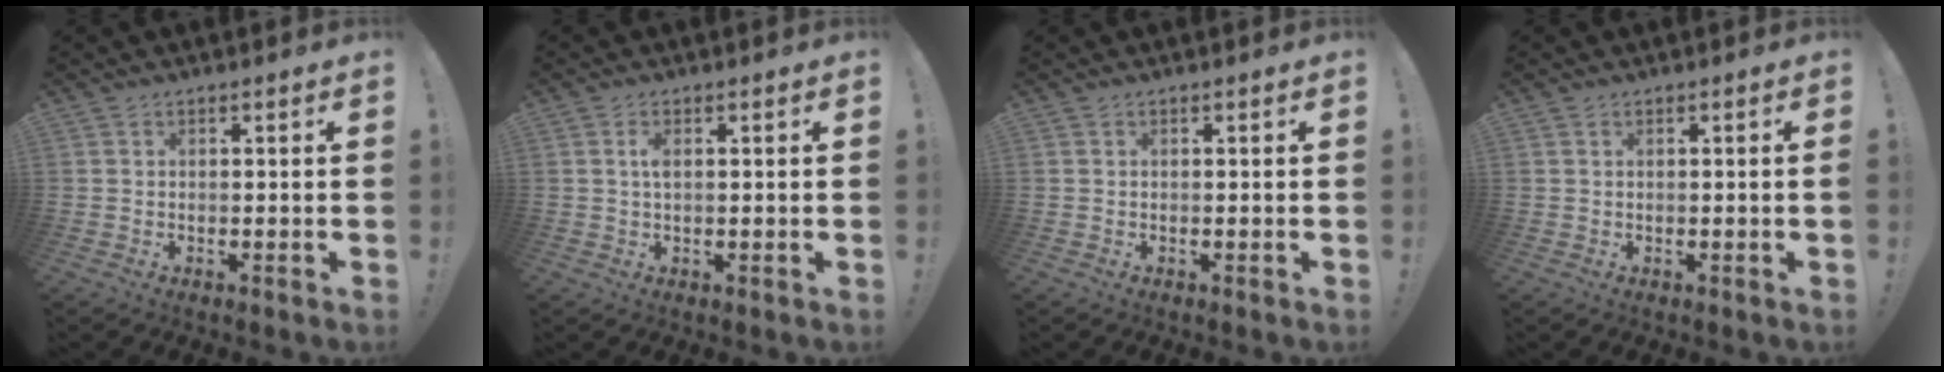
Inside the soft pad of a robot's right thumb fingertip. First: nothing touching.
{"total": 2.0, "force": [0.3, 0.7, 1.9], "torque": [-0.033, 0.003, 0.002]}
{"total": 0.0}
{"total": 0.7, "force": [0.0, -0.4, 0.5], "torque": [-0.009, -0.002, -0.002]}